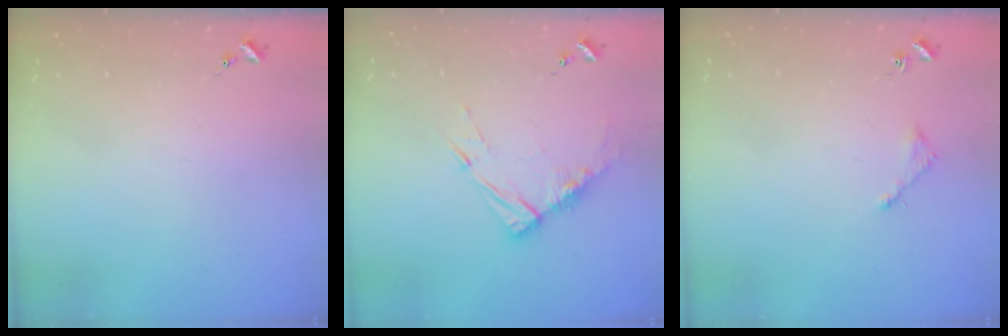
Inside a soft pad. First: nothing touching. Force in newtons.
{"total": 10.5, "press": 10.4, "slide": 1.0}
{"total": 3.0, "press": 3.0, "slide": 0.4}